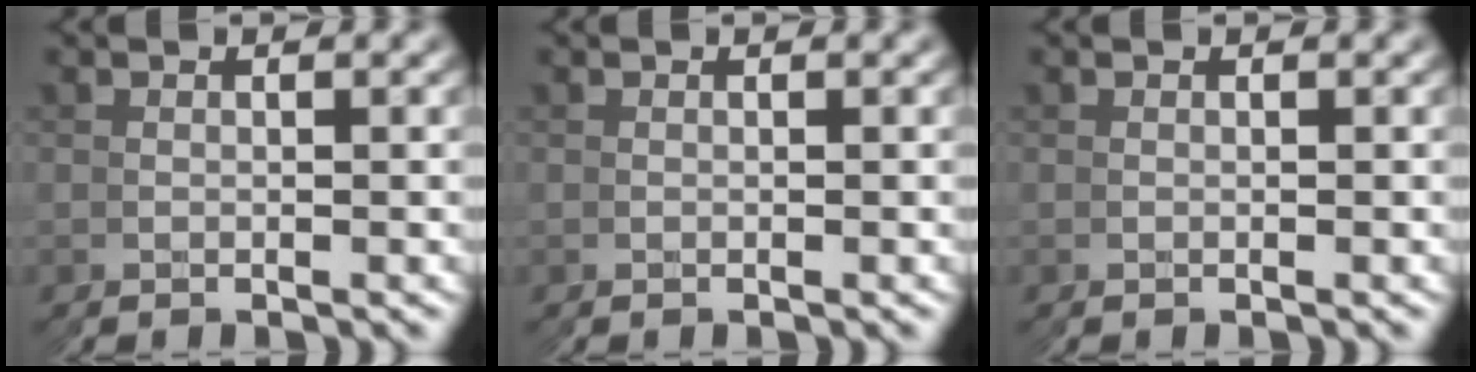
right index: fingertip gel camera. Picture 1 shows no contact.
{"total": 0.0}
{"total": 0.0}